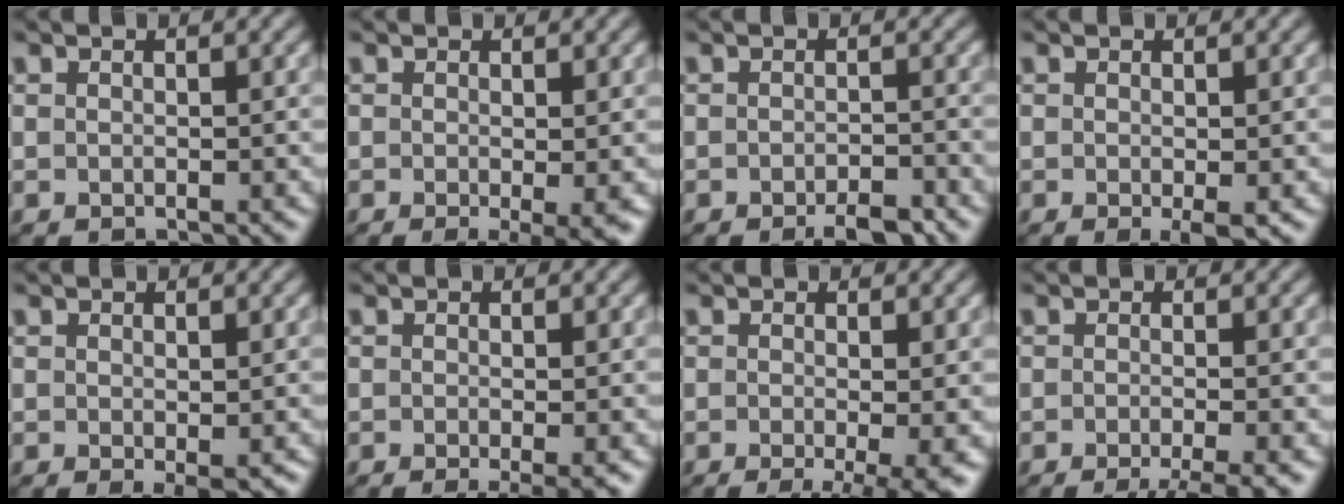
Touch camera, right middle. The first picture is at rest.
{"total": 3.0, "force": [-0.8, 0.4, 2.8], "torque": [-0.043, -0.012, -0.010]}
{"total": 2.7, "force": [-2.0, 0.8, 1.7], "torque": [-0.024, 0.001, -0.030]}
{"total": 1.5, "force": [-0.4, 0.1, 1.4], "torque": [-0.024, -0.009, -0.006]}
{"total": 1.7, "force": [-0.5, 0.3, 1.6], "torque": [-0.024, -0.007, -0.006]}
{"total": 3.2, "force": [-1.4, 0.6, 2.8], "torque": [-0.039, -0.008, -0.025]}
{"total": 5.6, "force": [-2.0, 1.3, 5.0], "torque": [-0.068, -0.016, -0.024]}
{"total": 3.8, "force": [-2.3, 0.6, 3.0], "torque": [-0.036, -0.002, -0.042]}